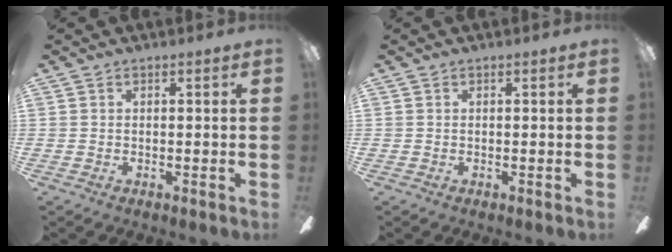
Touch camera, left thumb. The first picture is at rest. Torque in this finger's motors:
{"motor_torque": [0.00, 0.00, 0.01, -0.01, 0.00]}